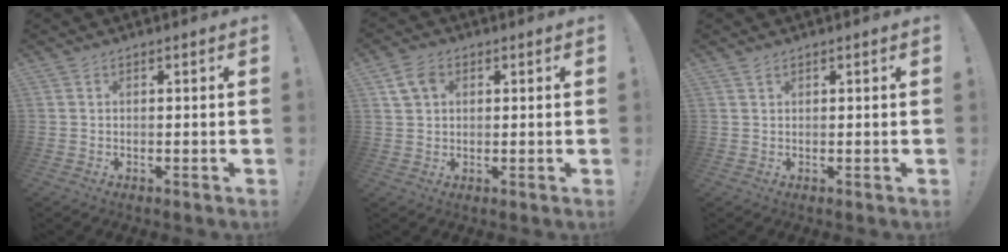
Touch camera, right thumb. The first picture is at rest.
{"total": 5.7, "force": [2.2, 4.1, 3.3], "torque": [-0.060, 0.006, 0.045]}
{"total": 0.6, "force": [0.5, 0.2, 0.3], "torque": [-0.009, 0.001, 0.010]}